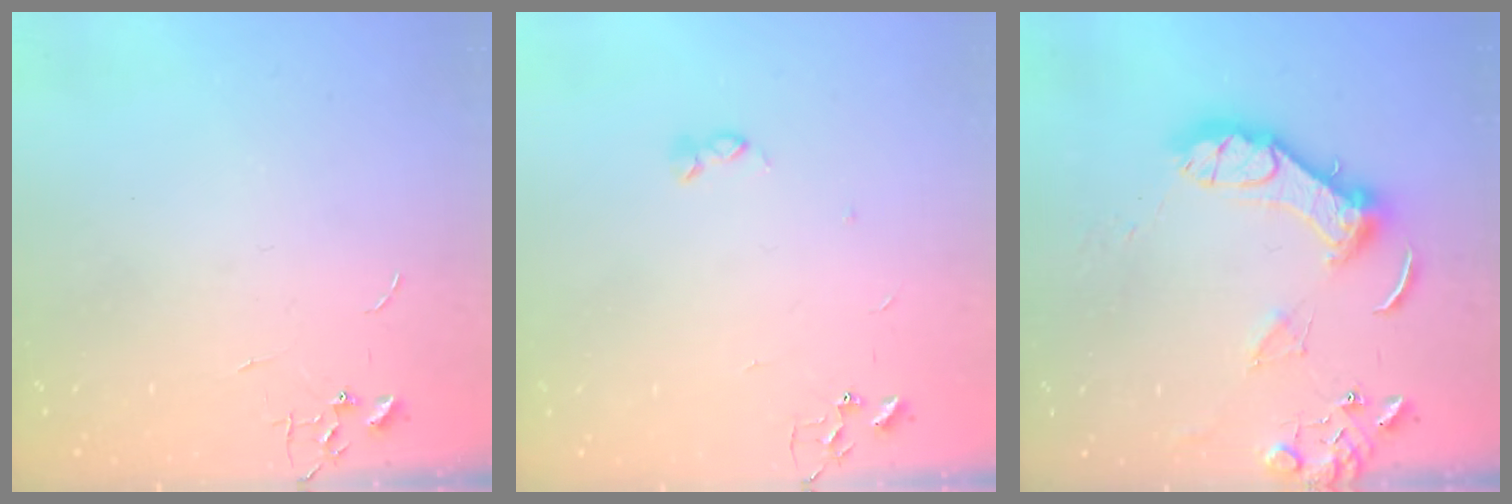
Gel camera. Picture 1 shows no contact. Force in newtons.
{"total": 2.8, "press": 2.7, "slide": 0.5}
{"total": 14.0, "press": 13.9, "slide": 1.8}